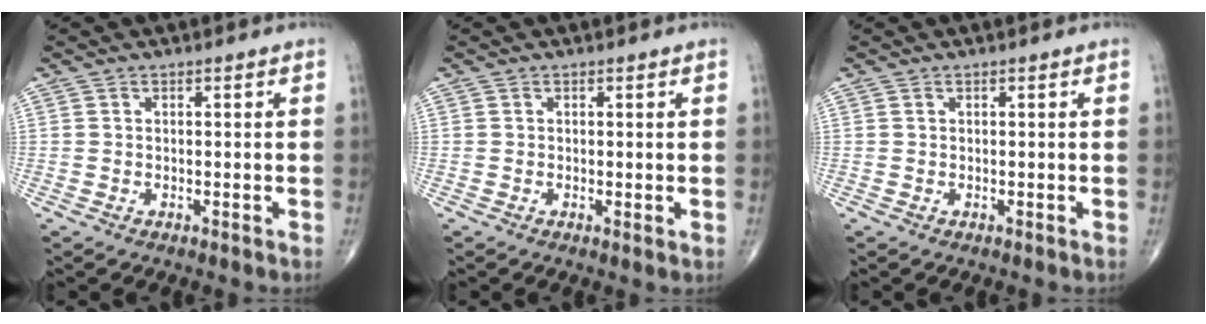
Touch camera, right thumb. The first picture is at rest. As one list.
[{"total": 0.6, "force": [0.1, 0.1, 0.6], "torque": [-0.011, -0.003, 0.000]}, {"total": 0.0}]